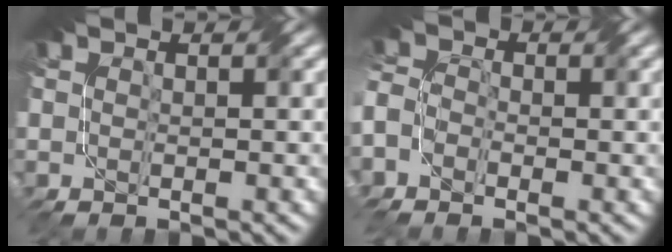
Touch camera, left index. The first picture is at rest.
{"total": 3.2, "force": [-2.1, 2.1, 1.3], "torque": [-0.042, -0.004, -0.043]}